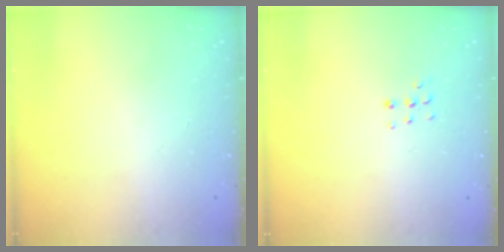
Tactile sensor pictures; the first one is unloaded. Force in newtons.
{"total": 4.3, "press": 4.2, "slide": 1.1}